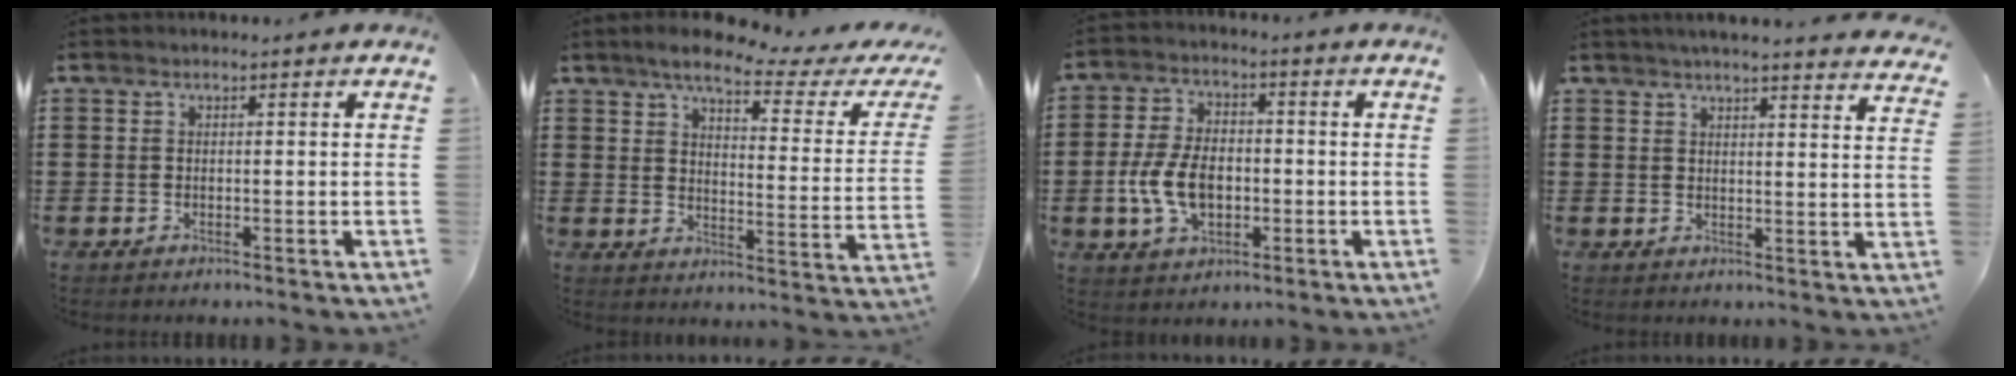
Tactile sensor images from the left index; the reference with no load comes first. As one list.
[{"total": 6.5, "force": [5.0, 0.7, 4.0], "torque": [-0.091, -0.024, 0.080]}, {"total": 8.2, "force": [-1.6, 5.0, 6.2], "torque": [-0.145, 0.003, -0.035]}, {"total": 3.6, "force": [3.5, -0.3, 0.7], "torque": [-0.024, -0.016, 0.062]}]